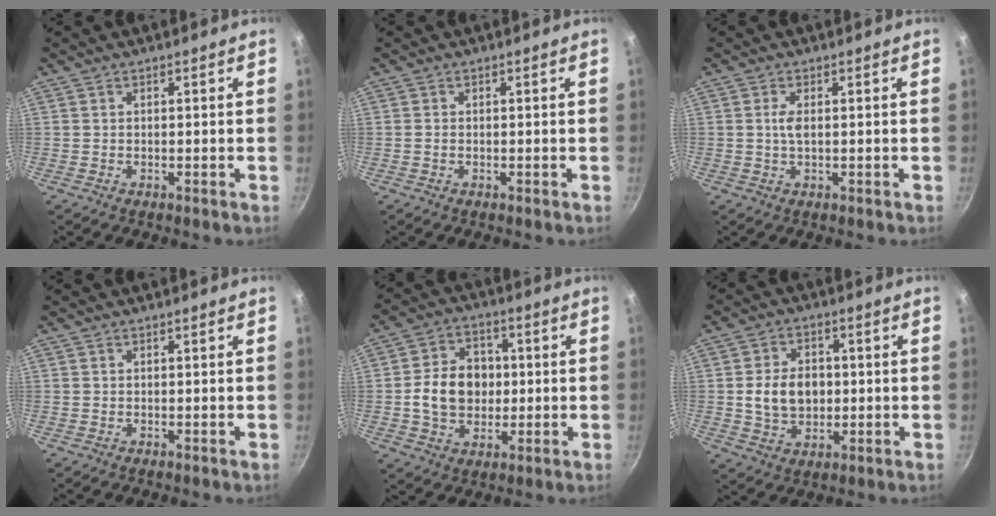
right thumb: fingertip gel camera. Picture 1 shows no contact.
{"total": 0.6, "force": [-0.1, 0.4, 0.3], "torque": [-0.006, 0.002, -0.003]}
{"total": 2.2, "force": [0.2, 0.8, 2.0], "torque": [-0.046, 0.001, 0.003]}
{"total": 0.0}
{"total": 11.9, "force": [0.0, 9.4, 7.2], "torque": [-0.094, 0.013, -0.006]}
{"total": 9.4, "force": [0.1, 7.0, 6.3], "torque": [-0.086, 0.006, 0.003]}